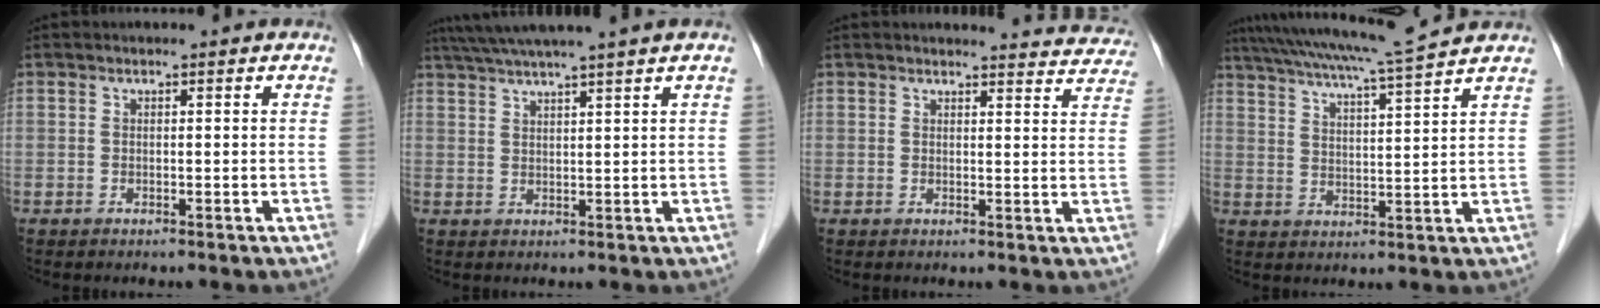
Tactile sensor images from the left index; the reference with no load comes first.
{"total": 9.2, "force": [7.6, -1.7, 4.8], "torque": [-0.078, 0.026, 0.111]}
{"total": 10.5, "force": [10.3, 1.7, 1.1], "torque": [0.014, -0.029, 0.088]}
{"total": 13.0, "force": [11.5, -1.4, 6.0], "torque": [-0.113, 0.010, 0.172]}